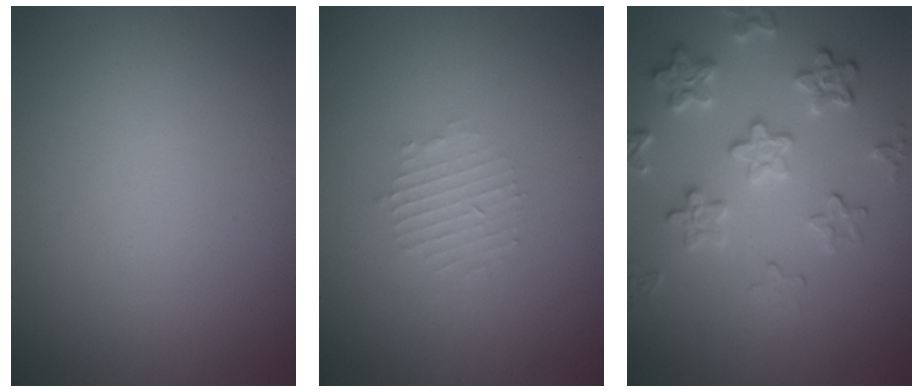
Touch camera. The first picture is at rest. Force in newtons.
{"total": 1.6, "press": 1.5, "slide": 0.3}
{"total": 4.7, "press": 4.0, "slide": 2.5}